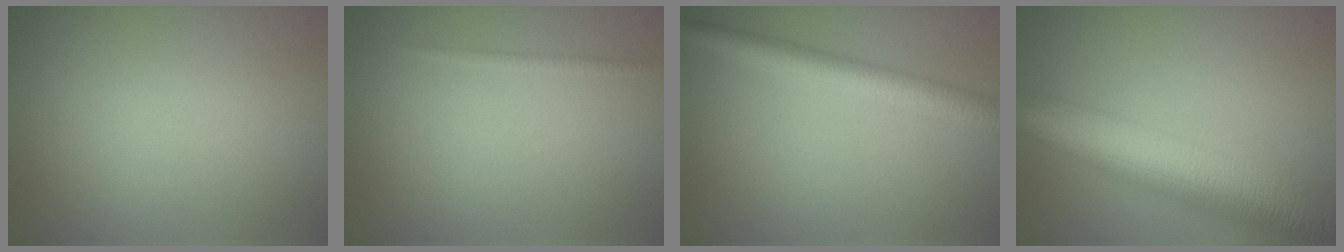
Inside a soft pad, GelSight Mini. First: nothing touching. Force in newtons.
{"total": 0.6, "press": 0.6, "slide": 0.1}
{"total": 4.1, "press": 4.1, "slide": 0.1}
{"total": 11.0, "press": 11.0, "slide": 0.6}